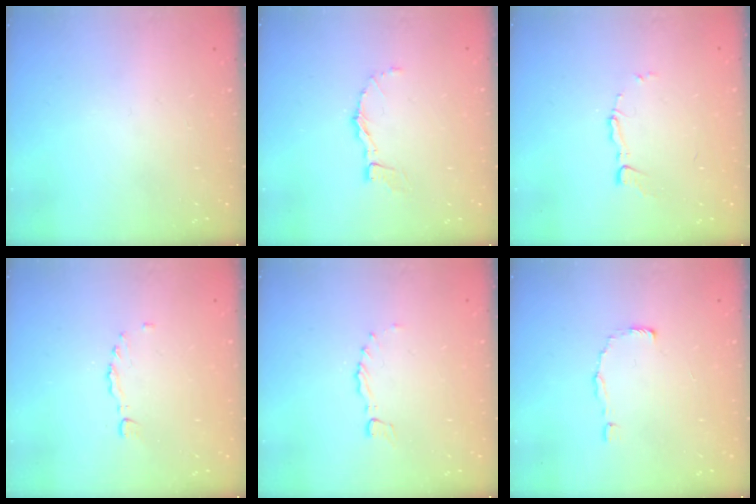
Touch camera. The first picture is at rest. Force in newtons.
{"total": 3.9, "press": 3.9, "slide": 0.2}
{"total": 5.0, "press": 5.0, "slide": 0.3}
{"total": 0.6, "press": 0.5, "slide": 0.3}
{"total": 0.0}
{"total": 2.0, "press": 2.0, "slide": 0.1}